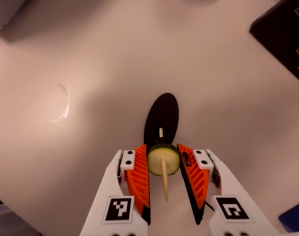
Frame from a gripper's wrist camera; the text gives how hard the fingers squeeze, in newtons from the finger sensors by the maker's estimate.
{"total": 10.1, "left": 10.4, "right": 9.7}